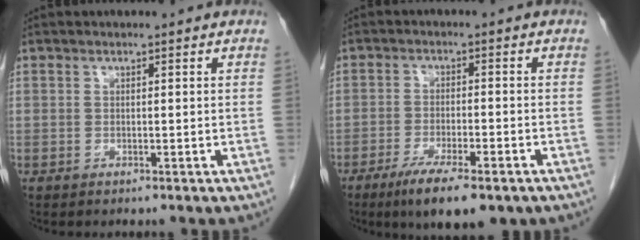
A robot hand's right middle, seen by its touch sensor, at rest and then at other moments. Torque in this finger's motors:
{"motor_torque": [1.10, -1.04, 0.13, 0.08]}